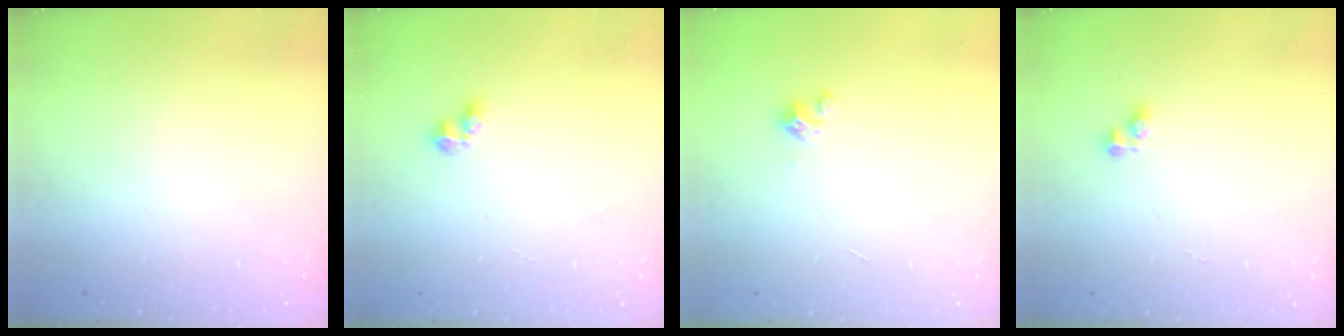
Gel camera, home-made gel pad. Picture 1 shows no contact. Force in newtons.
{"total": 3.3, "press": 3.3, "slide": 0.4}
{"total": 2.0, "press": 2.0, "slide": 0.2}
{"total": 2.6, "press": 2.6, "slide": 0.4}